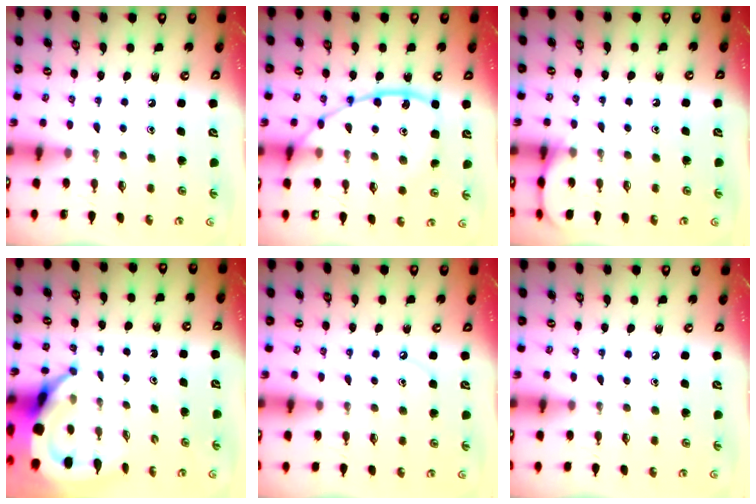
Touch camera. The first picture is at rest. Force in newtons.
{"total": 13.0, "press": 13.0, "slide": 0.3}
{"total": 4.9, "press": 4.9, "slide": 0.5}
{"total": 6.7, "press": 6.6, "slide": 0.8}
{"total": 3.2, "press": 3.2, "slide": 0.4}
{"total": 0.0}